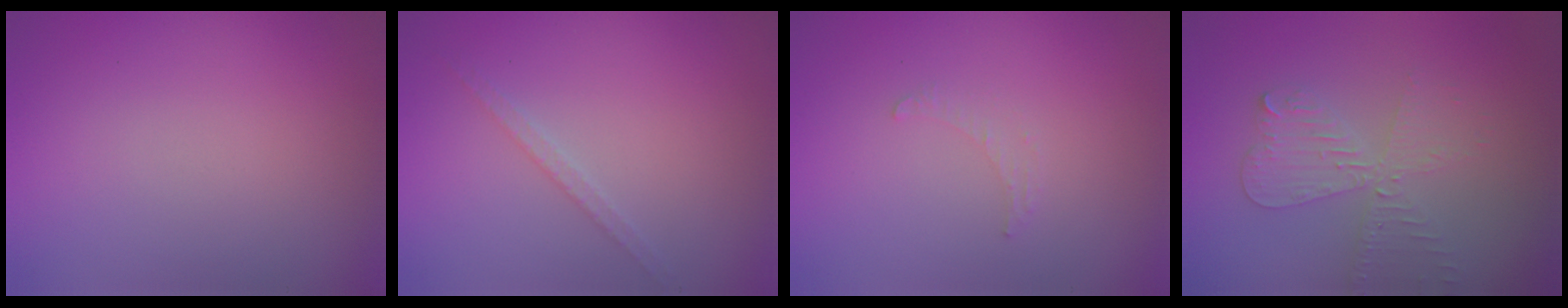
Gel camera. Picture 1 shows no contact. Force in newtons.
{"total": 1.3, "press": 1.3, "slide": 0.2}
{"total": 0.8, "press": 0.8, "slide": 0.3}
{"total": 3.9, "press": 3.3, "slide": 2.1}